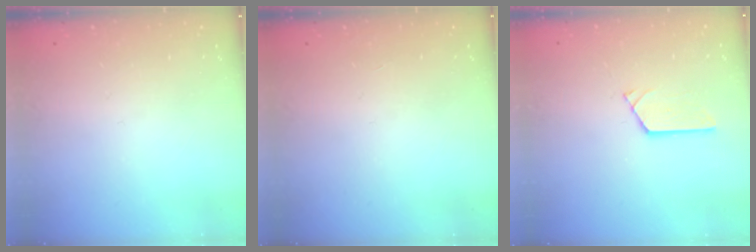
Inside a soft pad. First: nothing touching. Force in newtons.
{"total": 0.0}
{"total": 2.9, "press": 2.9, "slide": 0.2}